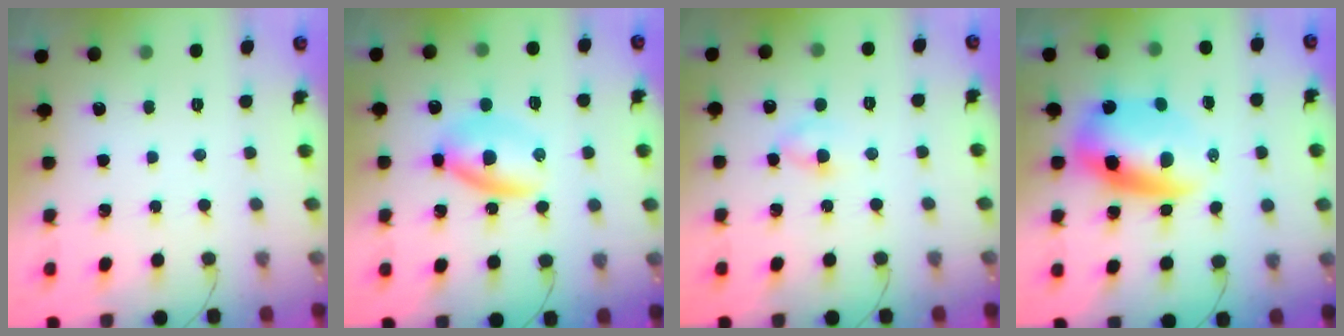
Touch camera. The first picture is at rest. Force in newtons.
{"total": 5.7, "press": 5.6, "slide": 1.1}
{"total": 2.9, "press": 2.6, "slide": 1.3}
{"total": 10.8, "press": 10.5, "slide": 2.6}